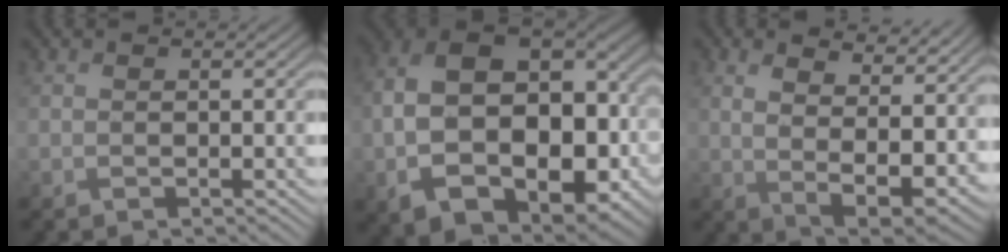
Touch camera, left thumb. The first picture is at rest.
{"total": 17.8, "force": [-2.4, 12.3, 12.6], "torque": [-0.250, -0.032, -0.007]}
{"total": 12.1, "force": [5.3, 5.5, 9.4], "torque": [-0.163, 0.001, 0.082]}